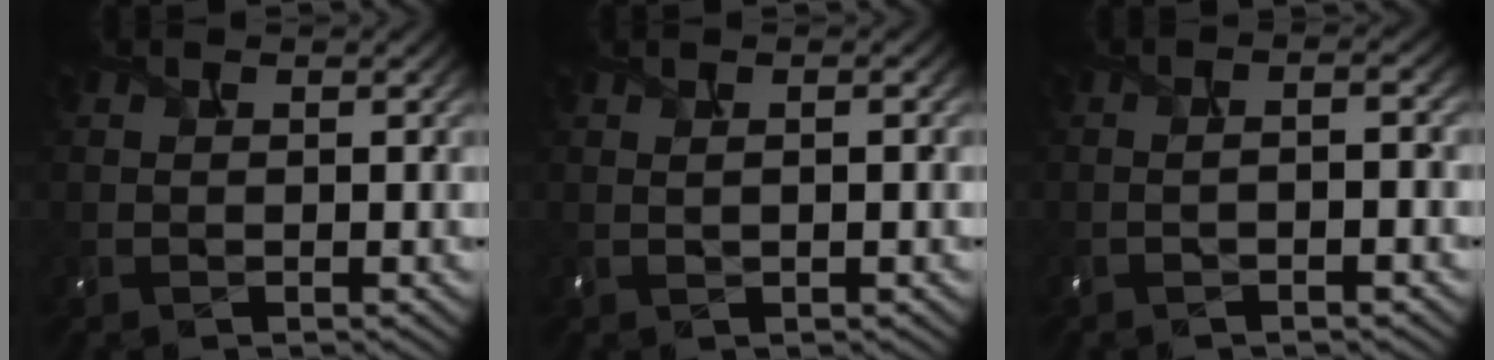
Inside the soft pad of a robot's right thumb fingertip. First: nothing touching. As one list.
[{"total": 1.8, "force": [0.4, 0.2, 1.7], "torque": [-0.023, -0.003, -0.001]}, {"total": 3.7, "force": [-0.9, 0.7, 3.6], "torque": [-0.060, 0.004, -0.020]}]